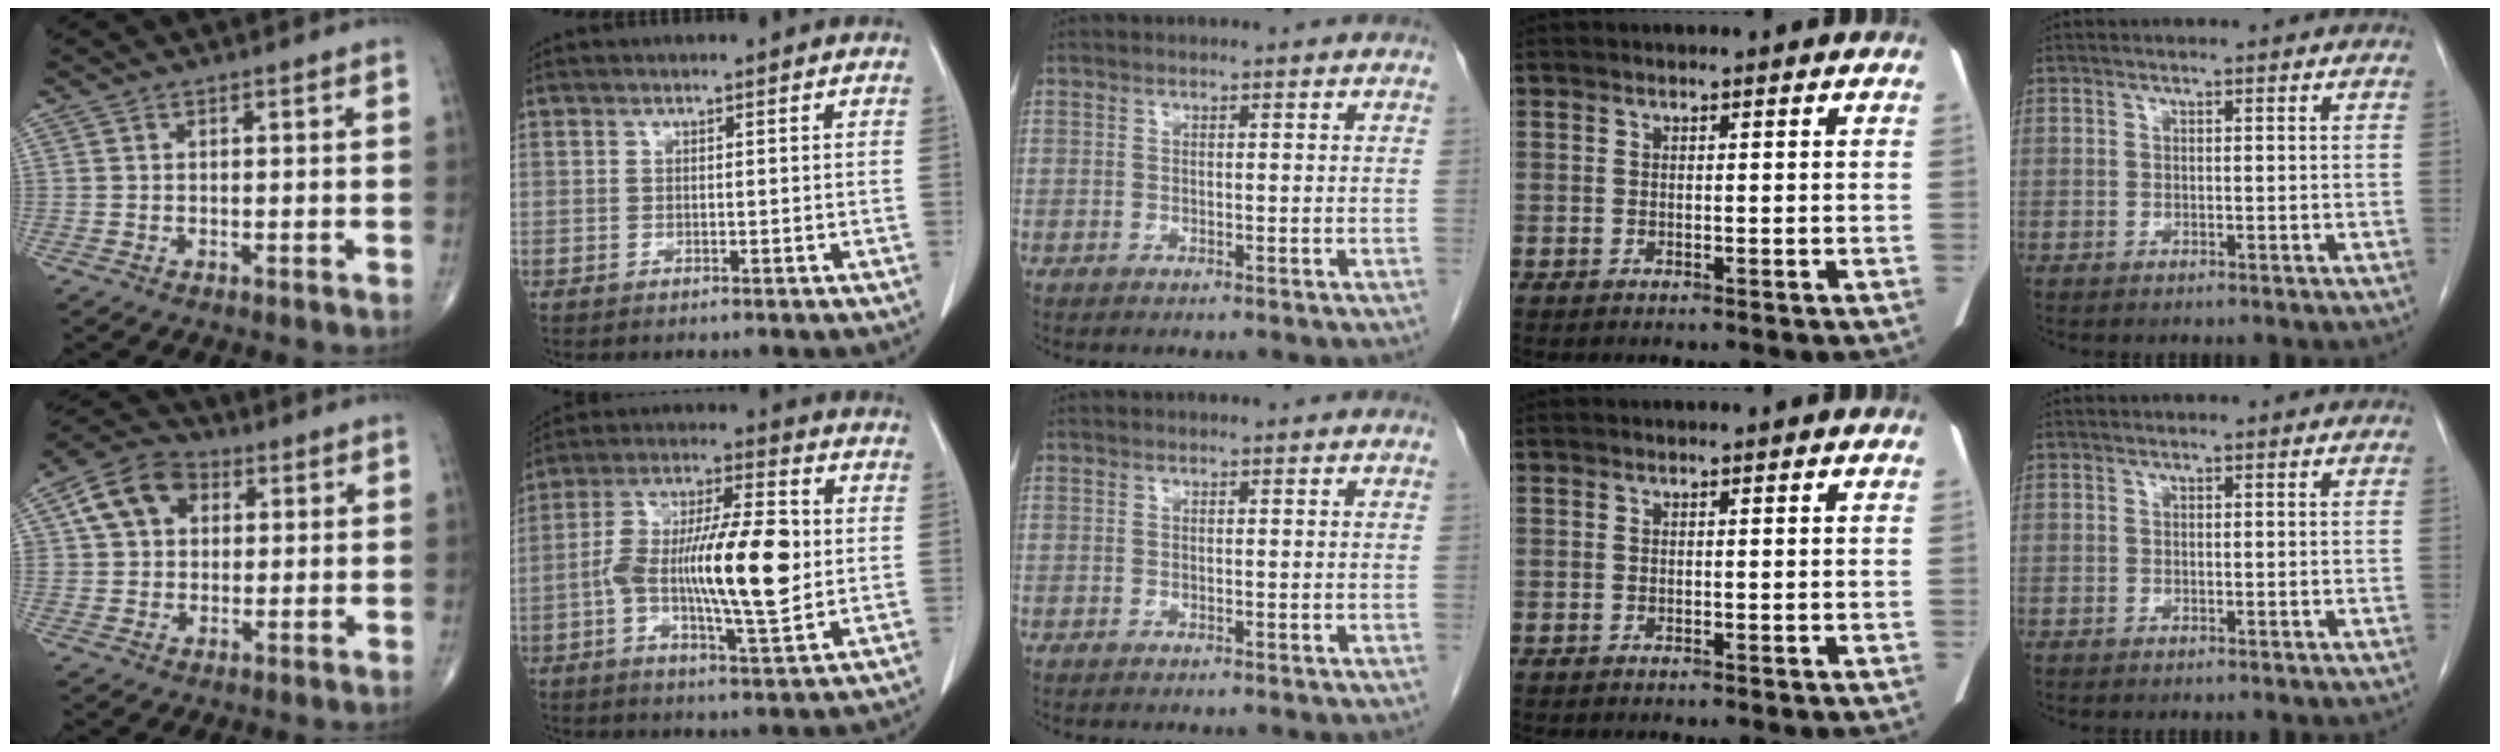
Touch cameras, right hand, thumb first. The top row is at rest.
{"thumb": {"total": 10.4, "force": [2.9, 8.1, 5.8], "torque": [-0.080, 0.010, 0.041]}, "index": {"total": 15.9, "force": [-1.0, 3.3, 15.5], "torque": [-0.279, 0.009, -0.021]}}